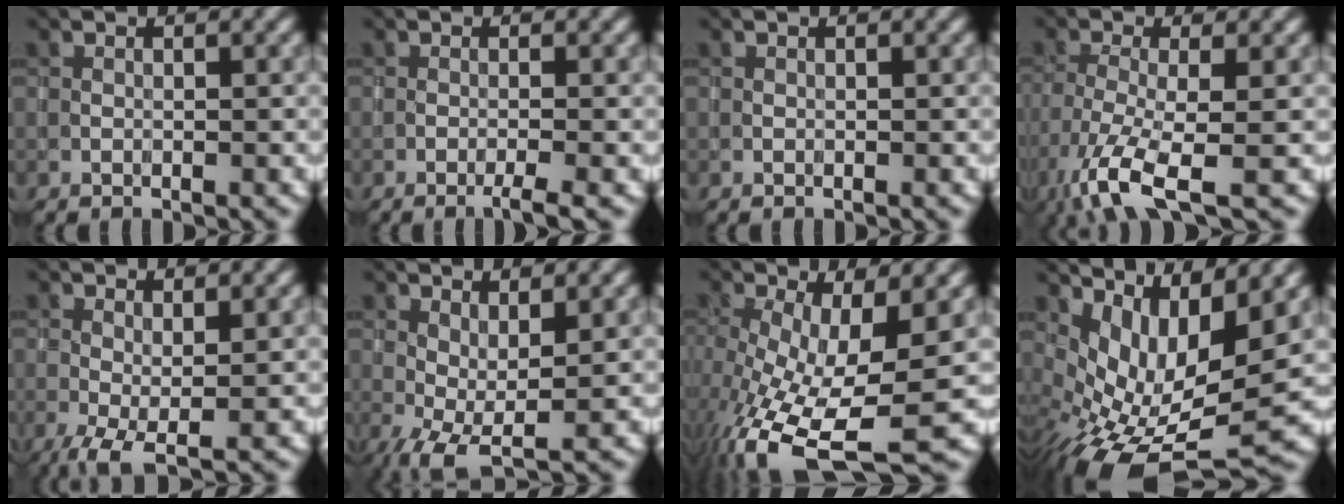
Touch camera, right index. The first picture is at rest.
{"total": 1.9, "force": [-1.0, 0.2, 1.6], "torque": [-0.021, 0.004, -0.023]}
{"total": 0.0}
{"total": 7.1, "force": [-3.9, 1.9, 5.6], "torque": [-0.122, -0.015, -0.082]}
{"total": 3.2, "force": [-1.0, 0.9, 2.9], "torque": [-0.064, -0.007, -0.021]}
{"total": 3.9, "force": [-0.7, 1.4, 3.6], "torque": [-0.075, 0.001, -0.015]}
{"total": 12.0, "force": [-3.5, 4.8, 10.4], "torque": [-0.206, -0.038, -0.051]}
{"total": 9.8, "force": [0.2, 5.0, 8.4], "torque": [-0.155, -0.019, 0.019]}